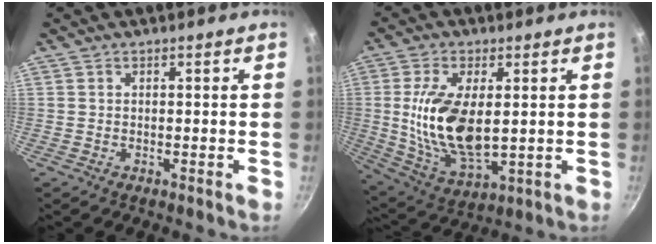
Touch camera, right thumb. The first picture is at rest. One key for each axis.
{"total": 15.7, "fx": 1.3, "fy": 7.7, "fz": 13.6, "tx": -0.253, "ty": -0.012, "tz": 0.033}